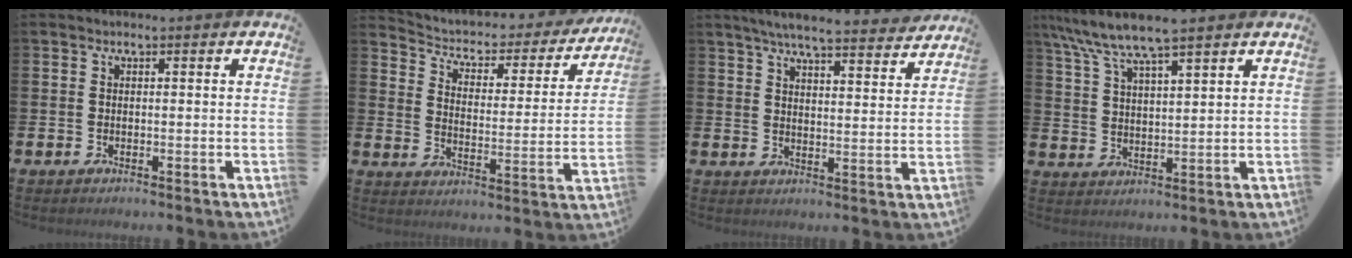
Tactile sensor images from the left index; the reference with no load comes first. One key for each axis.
{"total": 3.9, "fx": 3.3, "fy": 1.8, "fz": 0.9, "tx": -0.047, "ty": -0.029, "tz": 0.047}
{"total": 6.2, "fx": 5.9, "fy": 0.2, "fz": 1.9, "tx": -0.046, "ty": -0.037, "tz": 0.101}
{"total": 7.2, "fx": 6.4, "fy": 0.3, "fz": 3.3, "tx": -0.087, "ty": -0.024, "tz": 0.113}